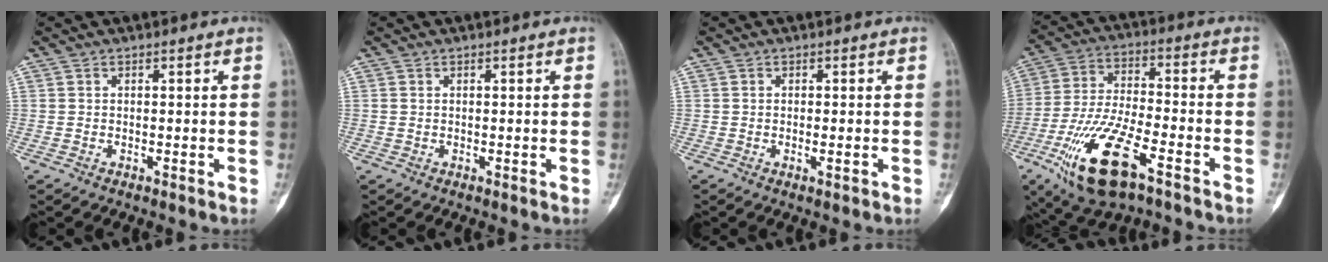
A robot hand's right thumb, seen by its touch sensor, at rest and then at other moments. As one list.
[{"total": 0.0}, {"total": 1.4, "force": [-0.4, 0.4, 1.3], "torque": [-0.020, -0.001, -0.004]}, {"total": 17.9, "force": [-8.8, 6.5, 14.1], "torque": [-0.283, 0.029, -0.154]}]